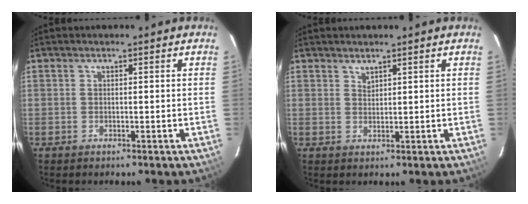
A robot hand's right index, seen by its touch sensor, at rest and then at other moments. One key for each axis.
{"total": 1.2, "fx": 1.2, "fy": 0.4, "fz": 0.3, "tx": -0.002, "ty": 0.001, "tz": 0.022}